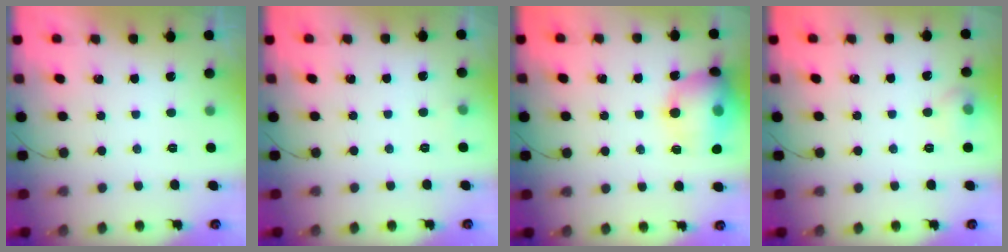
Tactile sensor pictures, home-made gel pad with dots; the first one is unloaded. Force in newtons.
{"total": 2.9, "press": 2.6, "slide": 1.2}
{"total": 15.8, "press": 15.3, "slide": 3.7}
{"total": 7.0, "press": 6.8, "slide": 1.9}